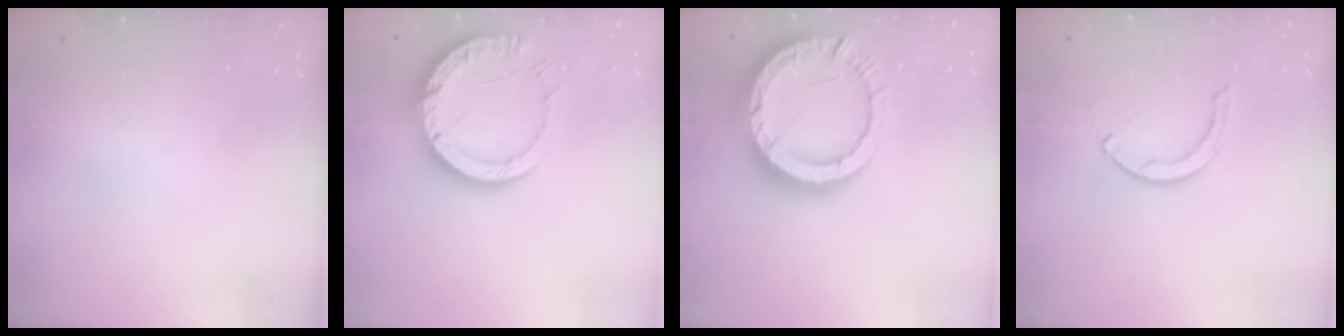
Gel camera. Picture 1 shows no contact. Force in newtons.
{"total": 14.4, "press": 14.3, "slide": 1.4}
{"total": 17.4, "press": 17.3, "slide": 1.8}
{"total": 2.9, "press": 2.9, "slide": 0.4}